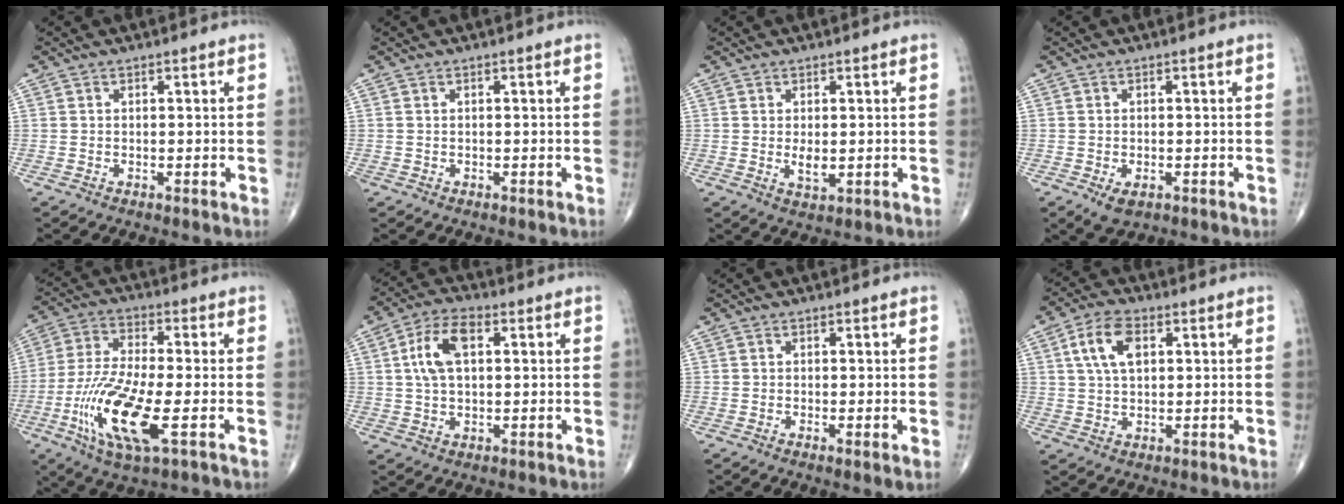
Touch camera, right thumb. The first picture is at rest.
{"total": 0.0}
{"total": 2.7, "force": [0.1, 1.3, 2.3], "torque": [-0.036, -0.007, 0.006]}
{"total": 3.2, "force": [-1.4, 1.9, 2.2], "torque": [-0.035, -0.001, -0.015]}
{"total": 16.0, "force": [-4.6, 4.4, 14.6], "torque": [-0.319, 0.000, -0.086]}
{"total": 9.2, "force": [2.0, 5.0, 7.4], "torque": [-0.139, 0.014, 0.034]}
{"total": 1.3, "force": [-0.2, 0.1, 1.3], "torque": [-0.027, -0.007, -0.006]}
{"total": 8.0, "force": [2.5, 4.7, 6.0], "torque": [-0.103, 0.005, 0.042]}